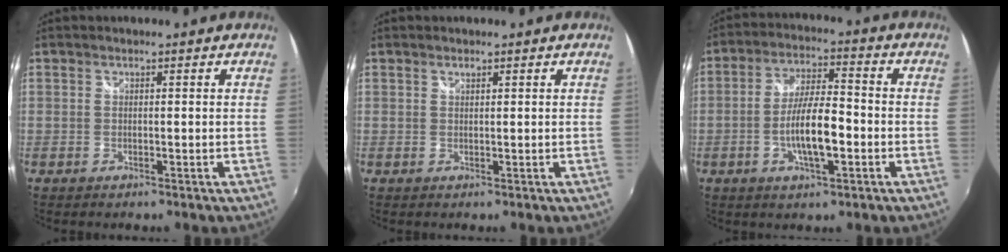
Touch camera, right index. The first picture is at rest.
{"total": 0.5, "force": [0.4, 0.2, 0.2], "torque": [-0.002, 0.001, 0.008]}
{"total": 9.6, "force": [-2.8, 2.5, 8.9], "torque": [-0.167, -0.001, -0.047]}